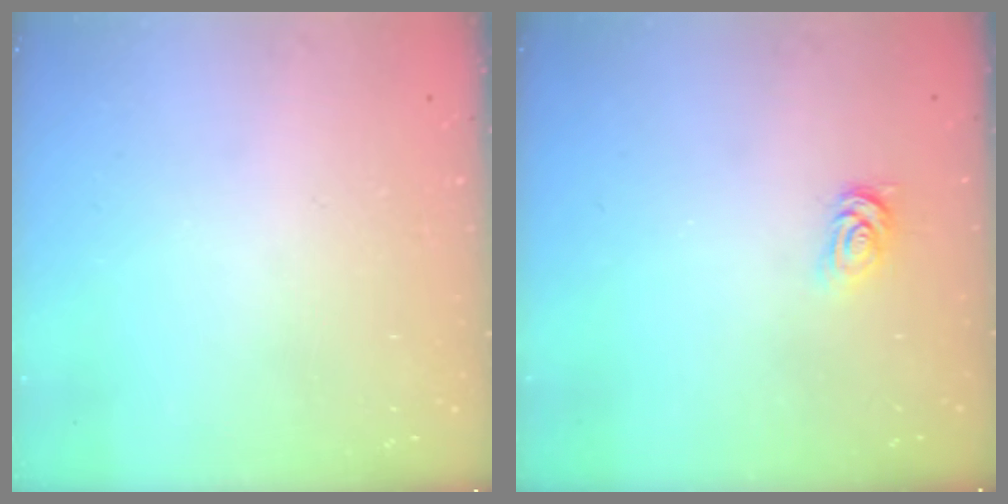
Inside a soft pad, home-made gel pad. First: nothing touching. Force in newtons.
{"total": 2.5, "press": 2.5, "slide": 0.3}